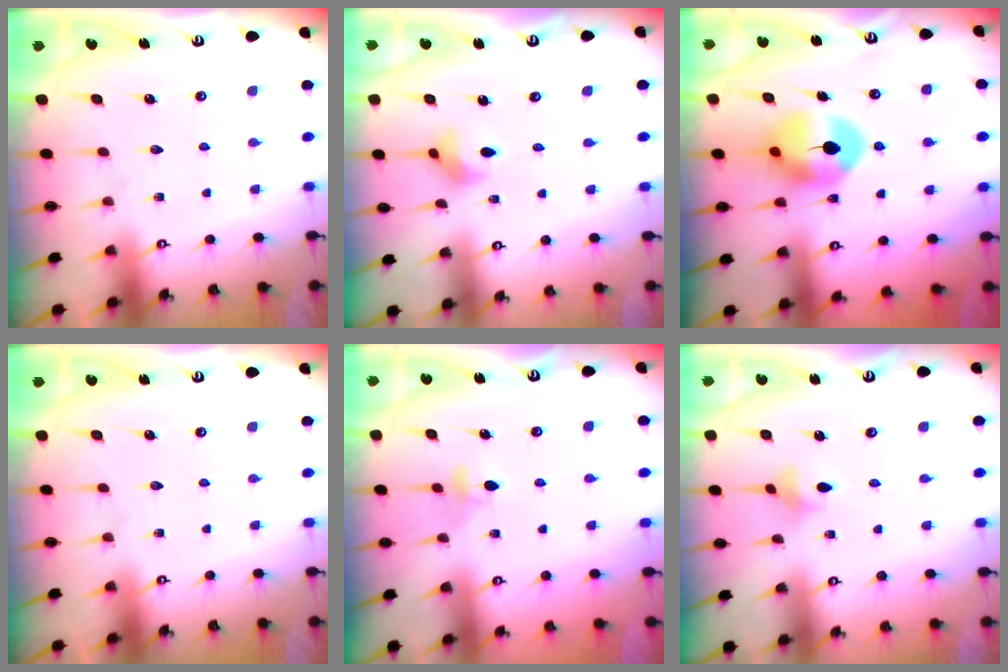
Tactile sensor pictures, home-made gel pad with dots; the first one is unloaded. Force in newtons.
{"total": 3.6, "press": 3.6, "slide": 0.6}
{"total": 8.3, "press": 8.3, "slide": 0.4}
{"total": 0.0}
{"total": 3.8, "press": 3.7, "slide": 0.7}
{"total": 3.9, "press": 3.8, "slide": 0.7}